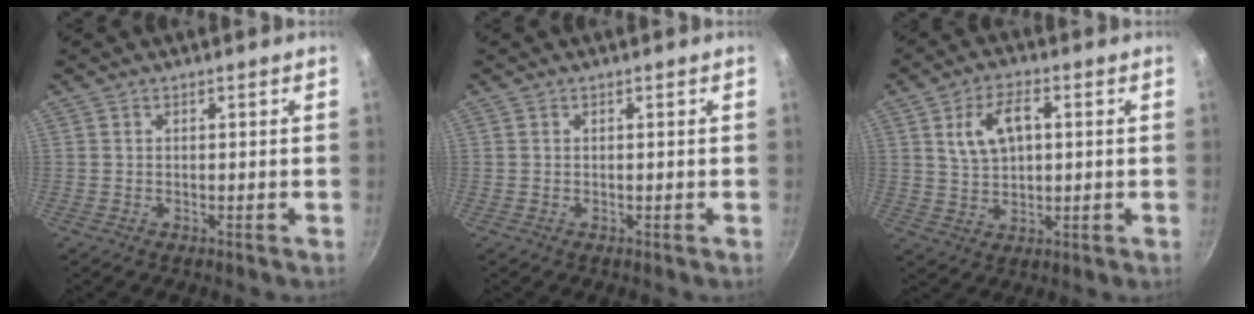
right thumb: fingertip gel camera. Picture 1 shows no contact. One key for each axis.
{"total": 0.0}
{"total": 8.7, "fx": 2.1, "fy": 5.0, "fz": 6.8, "tx": -0.109, "ty": 0.007, "tz": 0.041}